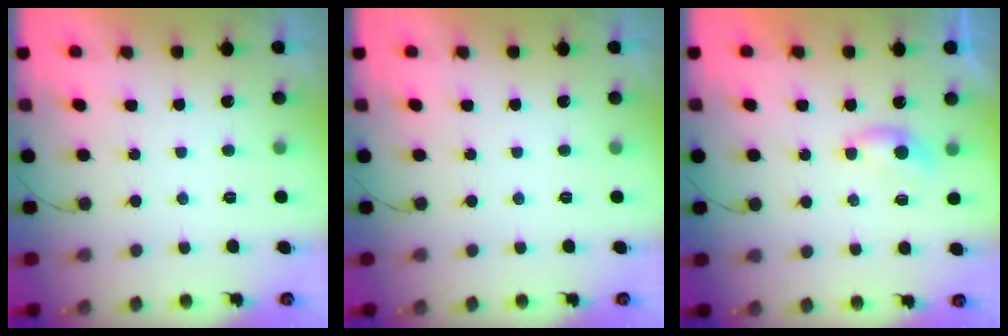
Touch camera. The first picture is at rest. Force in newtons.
{"total": 0.0}
{"total": 4.6, "press": 4.6, "slide": 0.5}